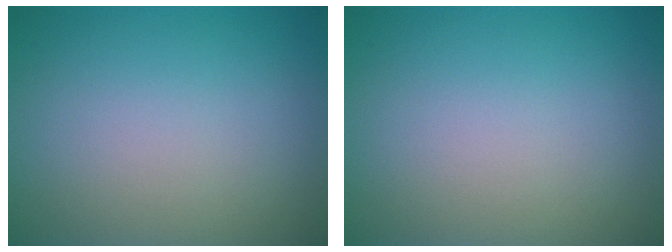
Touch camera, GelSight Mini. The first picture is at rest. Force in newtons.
{"total": 0.0}